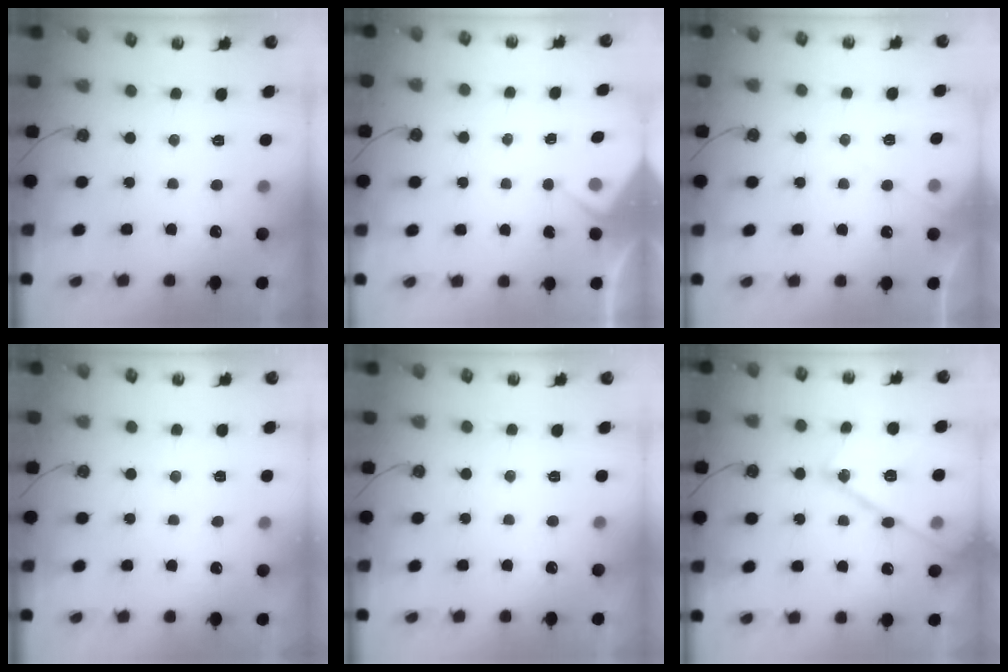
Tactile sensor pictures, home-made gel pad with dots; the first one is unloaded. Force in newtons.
{"total": 3.2, "press": 3.1, "slide": 0.5}
{"total": 5.0, "press": 4.9, "slide": 0.6}
{"total": 2.2, "press": 2.2, "slide": 0.4}
{"total": 0.0}
{"total": 17.9, "press": 17.9, "slide": 1.0}